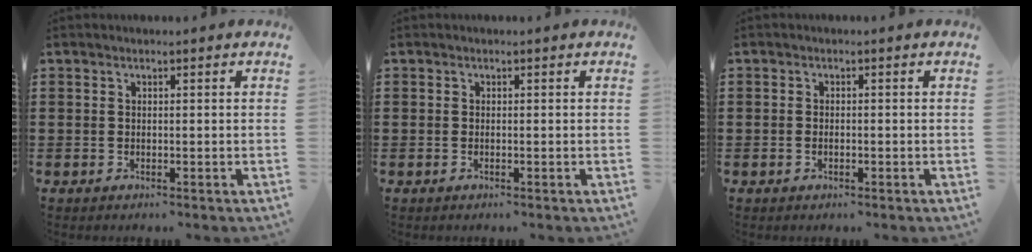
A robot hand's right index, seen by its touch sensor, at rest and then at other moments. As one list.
[{"total": 0.0}, {"total": 0.8, "force": [-0.4, 0.1, 0.7], "torque": [-0.016, -0.008, -0.004]}]